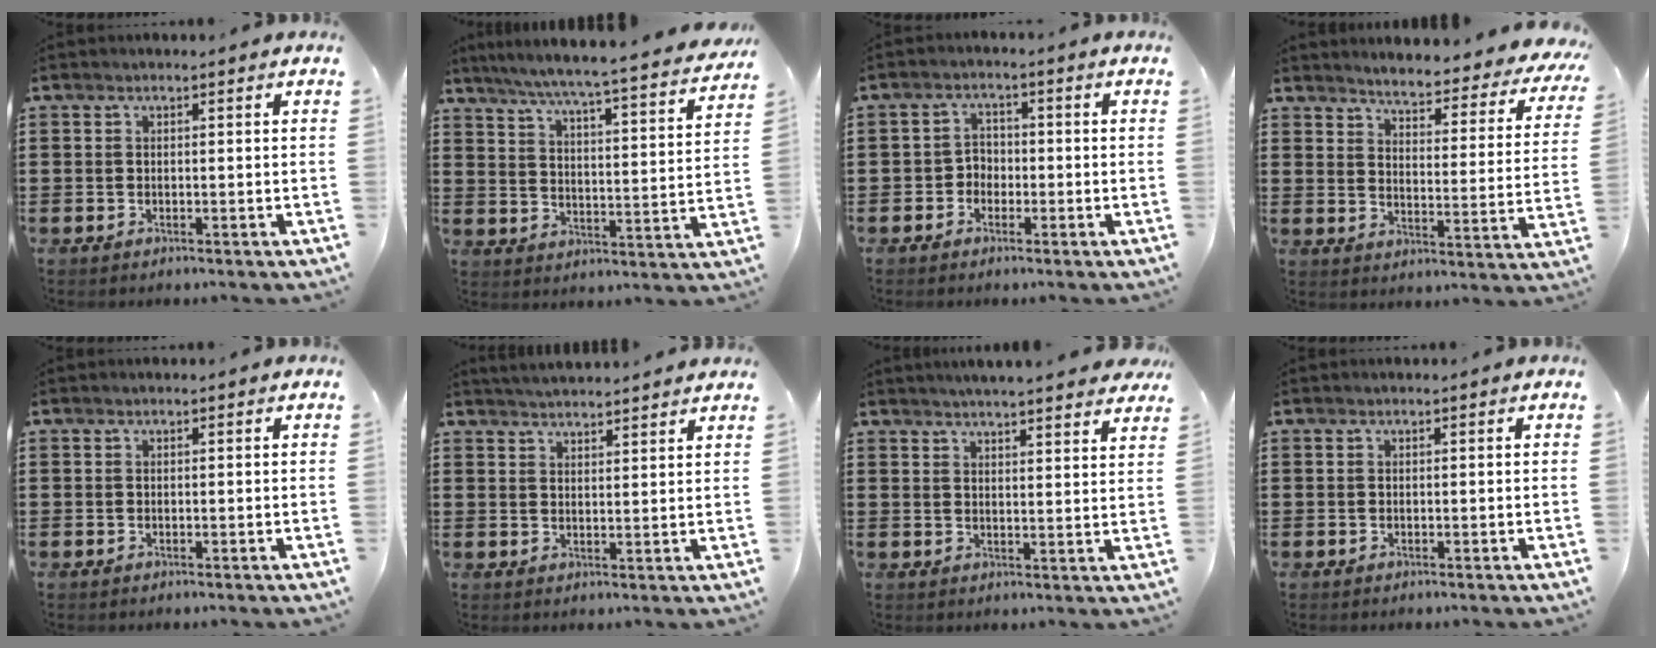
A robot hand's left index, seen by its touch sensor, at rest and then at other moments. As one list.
[{"total": 5.5, "force": [5.0, -0.8, 2.2], "torque": [-0.067, -0.042, 0.077]}, {"total": 2.4, "force": [-1.3, 1.9, 0.6], "torque": [-0.020, 0.008, -0.030]}, {"total": 4.3, "force": [4.2, -0.3, 1.1], "torque": [-0.036, -0.043, 0.063]}, {"total": 0.0}, {"total": 3.1, "force": [3.1, -0.5, 0.1], "torque": [-0.010, -0.011, 0.057]}, {"total": 3.9, "force": [3.8, -0.2, 0.7], "torque": [-0.027, -0.014, 0.068]}, {"total": 0.0}]